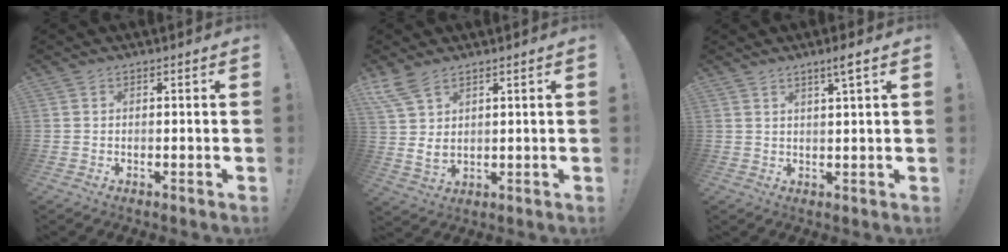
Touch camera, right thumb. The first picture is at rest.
{"total": 7.6, "force": [4.7, 3.1, 5.1], "torque": [-0.105, -0.022, 0.093]}
{"total": 4.0, "force": [2.4, -0.1, 3.1], "torque": [-0.057, -0.006, 0.037]}